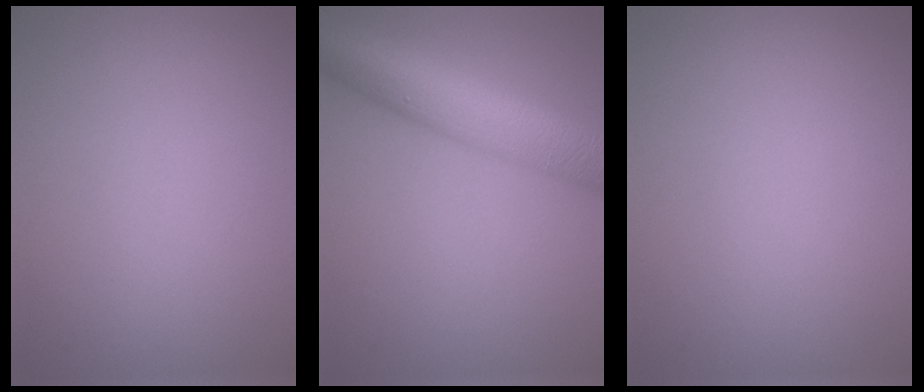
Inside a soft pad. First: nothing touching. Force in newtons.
{"total": 9.3, "press": 9.3, "slide": 0.3}
{"total": 0.0}